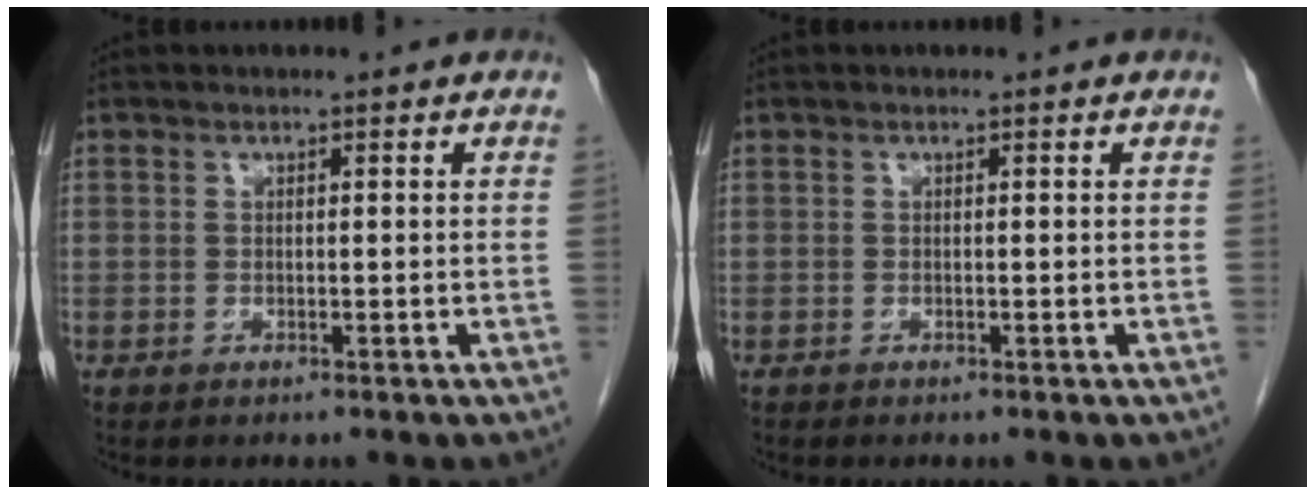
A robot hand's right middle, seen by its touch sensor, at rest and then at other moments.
{"total": 0.0}